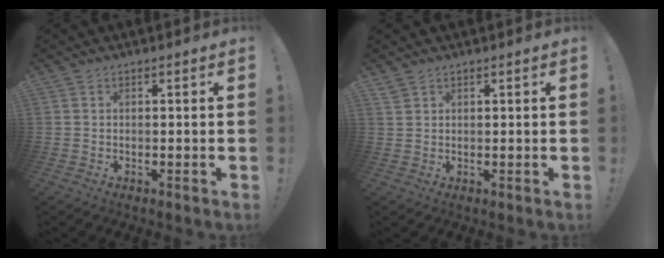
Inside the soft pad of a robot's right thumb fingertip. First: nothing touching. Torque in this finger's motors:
{"motor_torque": [-0.05, 0.27, -0.01, 0.21, 0.00]}